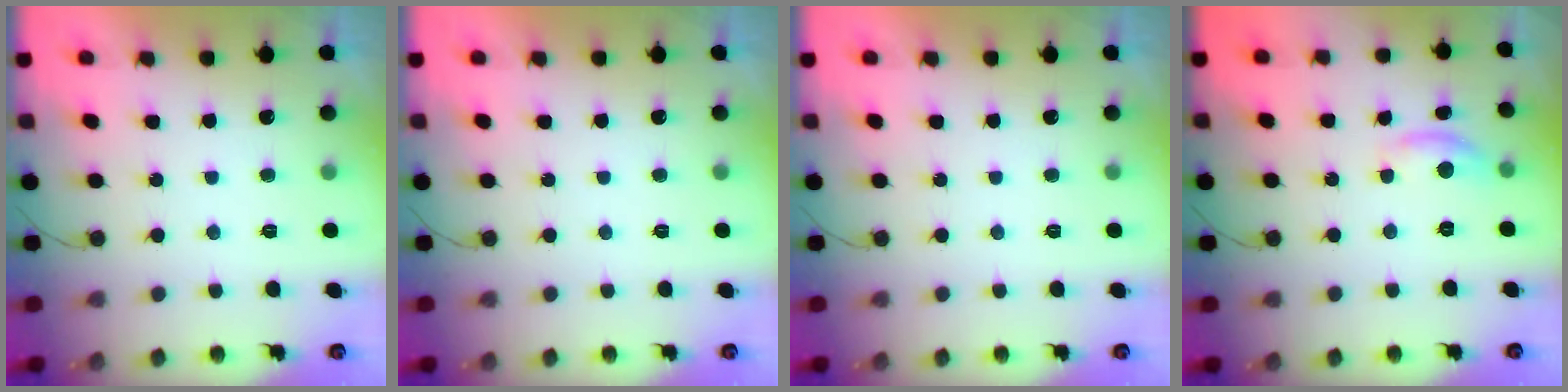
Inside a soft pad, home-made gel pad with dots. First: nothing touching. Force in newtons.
{"total": 0.0}
{"total": 0.0}
{"total": 6.2, "press": 6.2, "slide": 0.3}